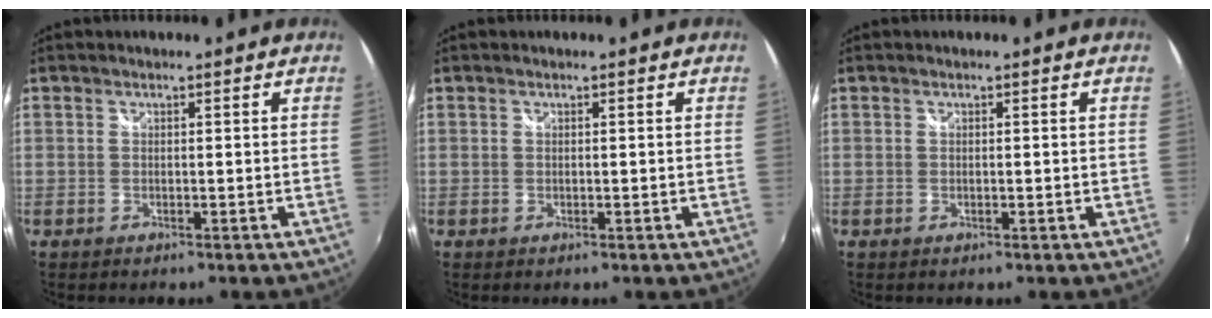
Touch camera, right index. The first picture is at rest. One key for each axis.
{"total": 0.0}
{"total": 0.5, "fx": 0.0, "fy": 0.1, "fz": 0.5, "tx": -0.010, "ty": 0.002, "tz": -0.002}